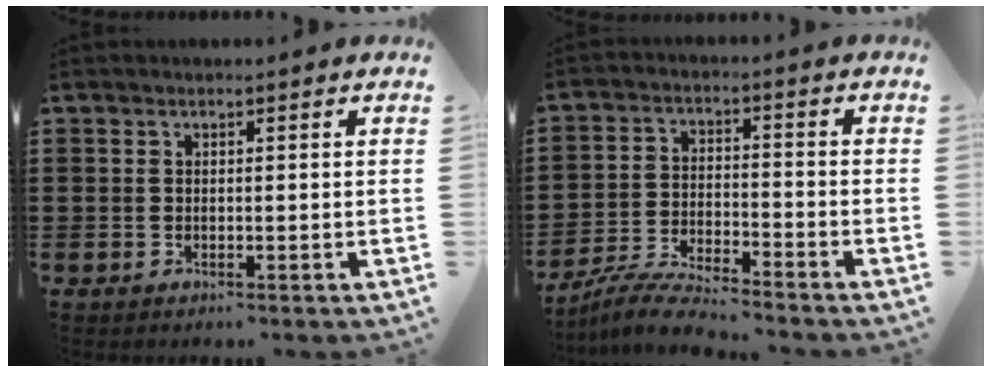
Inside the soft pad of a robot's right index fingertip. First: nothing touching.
{"total": 6.1, "force": [-5.9, 0.2, 1.5], "torque": [-0.043, -0.003, -0.118]}